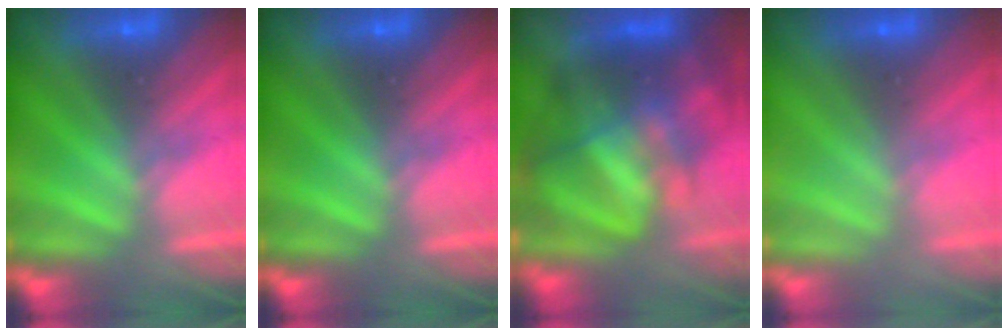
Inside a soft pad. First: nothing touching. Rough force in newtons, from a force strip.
{"total": 0.0}
{"total": 11.5}
{"total": 3.2}